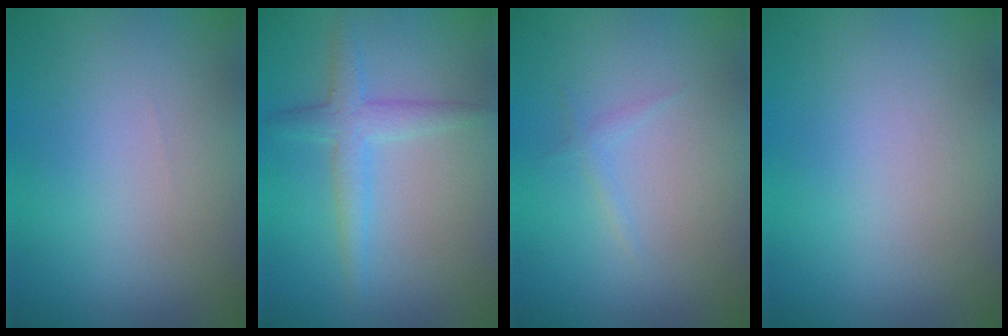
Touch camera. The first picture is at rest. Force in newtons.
{"total": 2.6, "press": 2.6, "slide": 0.1}
{"total": 0.7, "press": 0.7, "slide": 0.1}
{"total": 0.0}